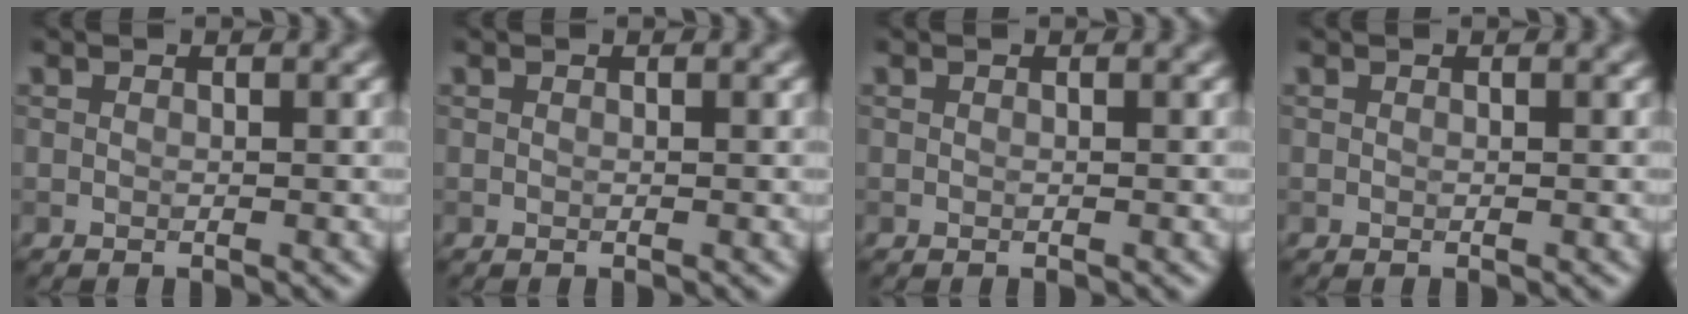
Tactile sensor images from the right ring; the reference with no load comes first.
{"total": 0.0}
{"total": 0.0}
{"total": 0.0}